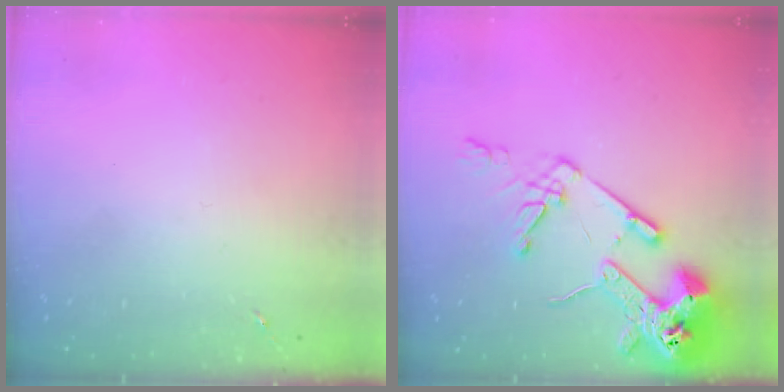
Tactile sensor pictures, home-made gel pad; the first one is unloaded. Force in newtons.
{"total": 17.2, "press": 17.1, "slide": 2.2}